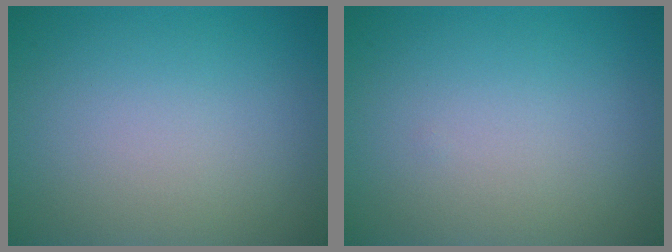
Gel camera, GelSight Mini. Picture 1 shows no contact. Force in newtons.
{"total": 0.0}